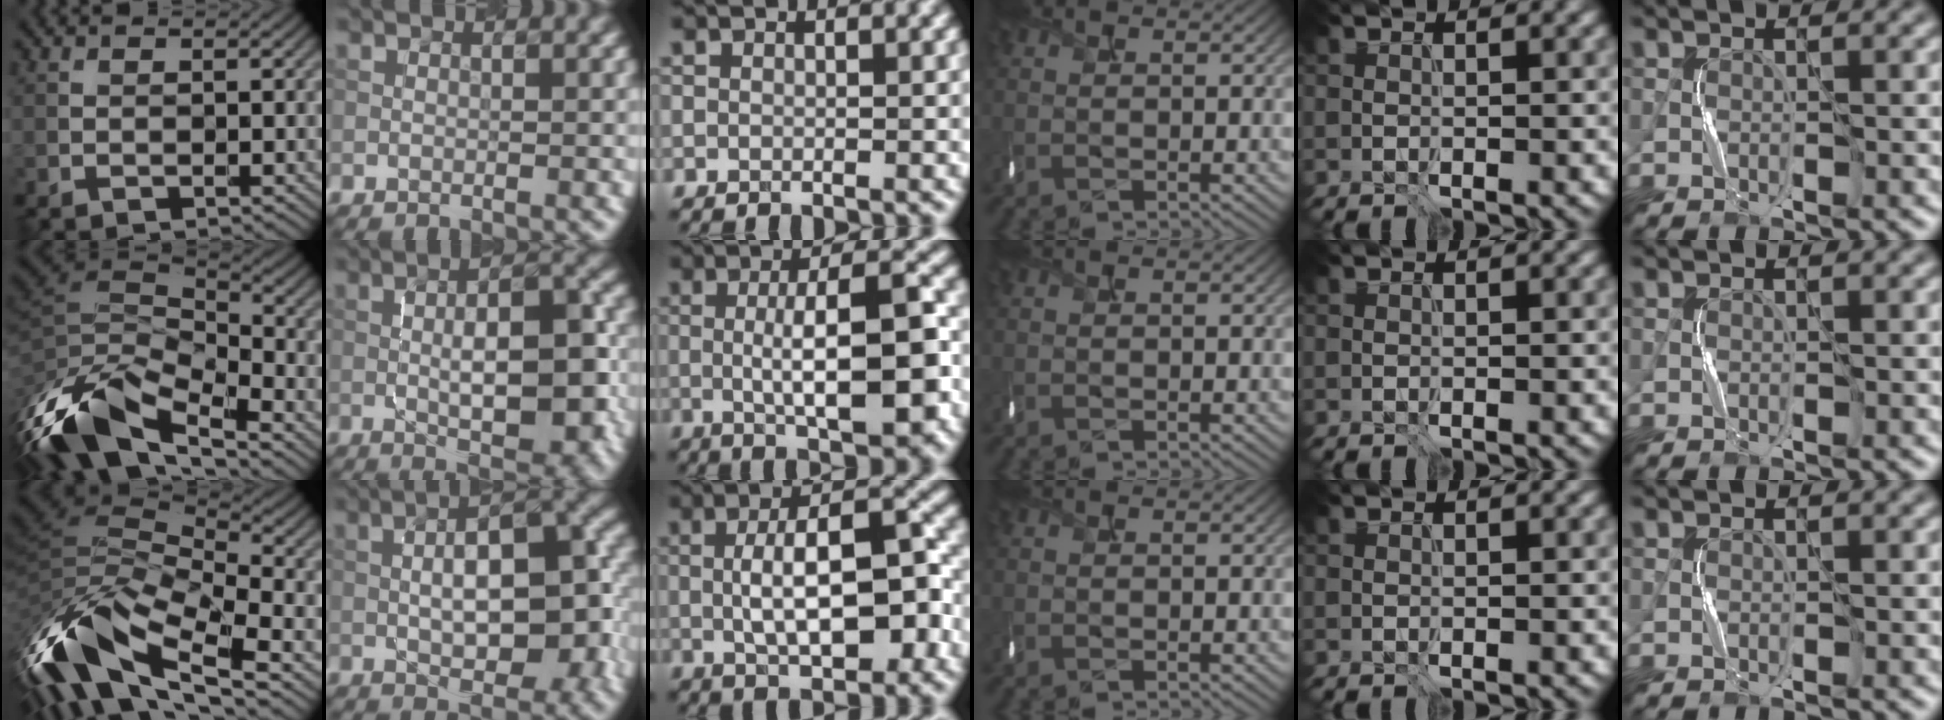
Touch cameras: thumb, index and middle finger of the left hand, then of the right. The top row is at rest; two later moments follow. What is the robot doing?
{"motion": "shake", "object": "box of matches"}